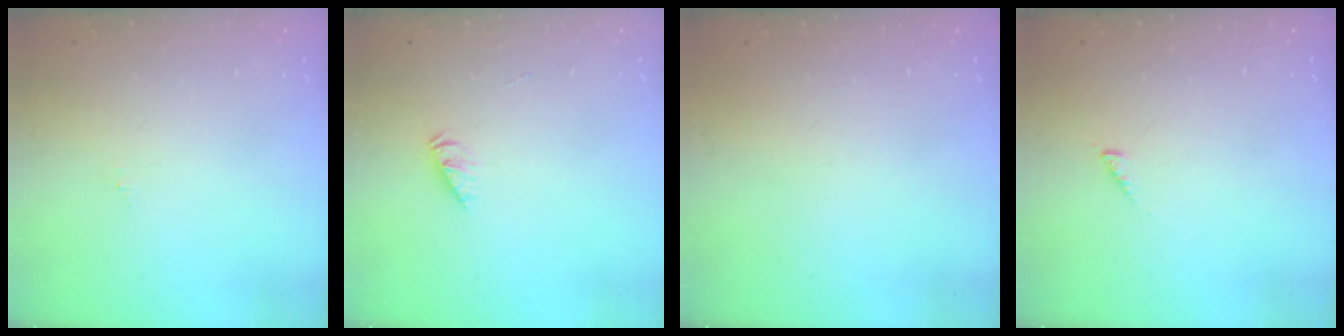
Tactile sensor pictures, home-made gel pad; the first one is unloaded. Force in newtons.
{"total": 2.1, "press": 2.1, "slide": 0.3}
{"total": 0.0}
{"total": 0.9, "press": 0.9, "slide": 0.3}